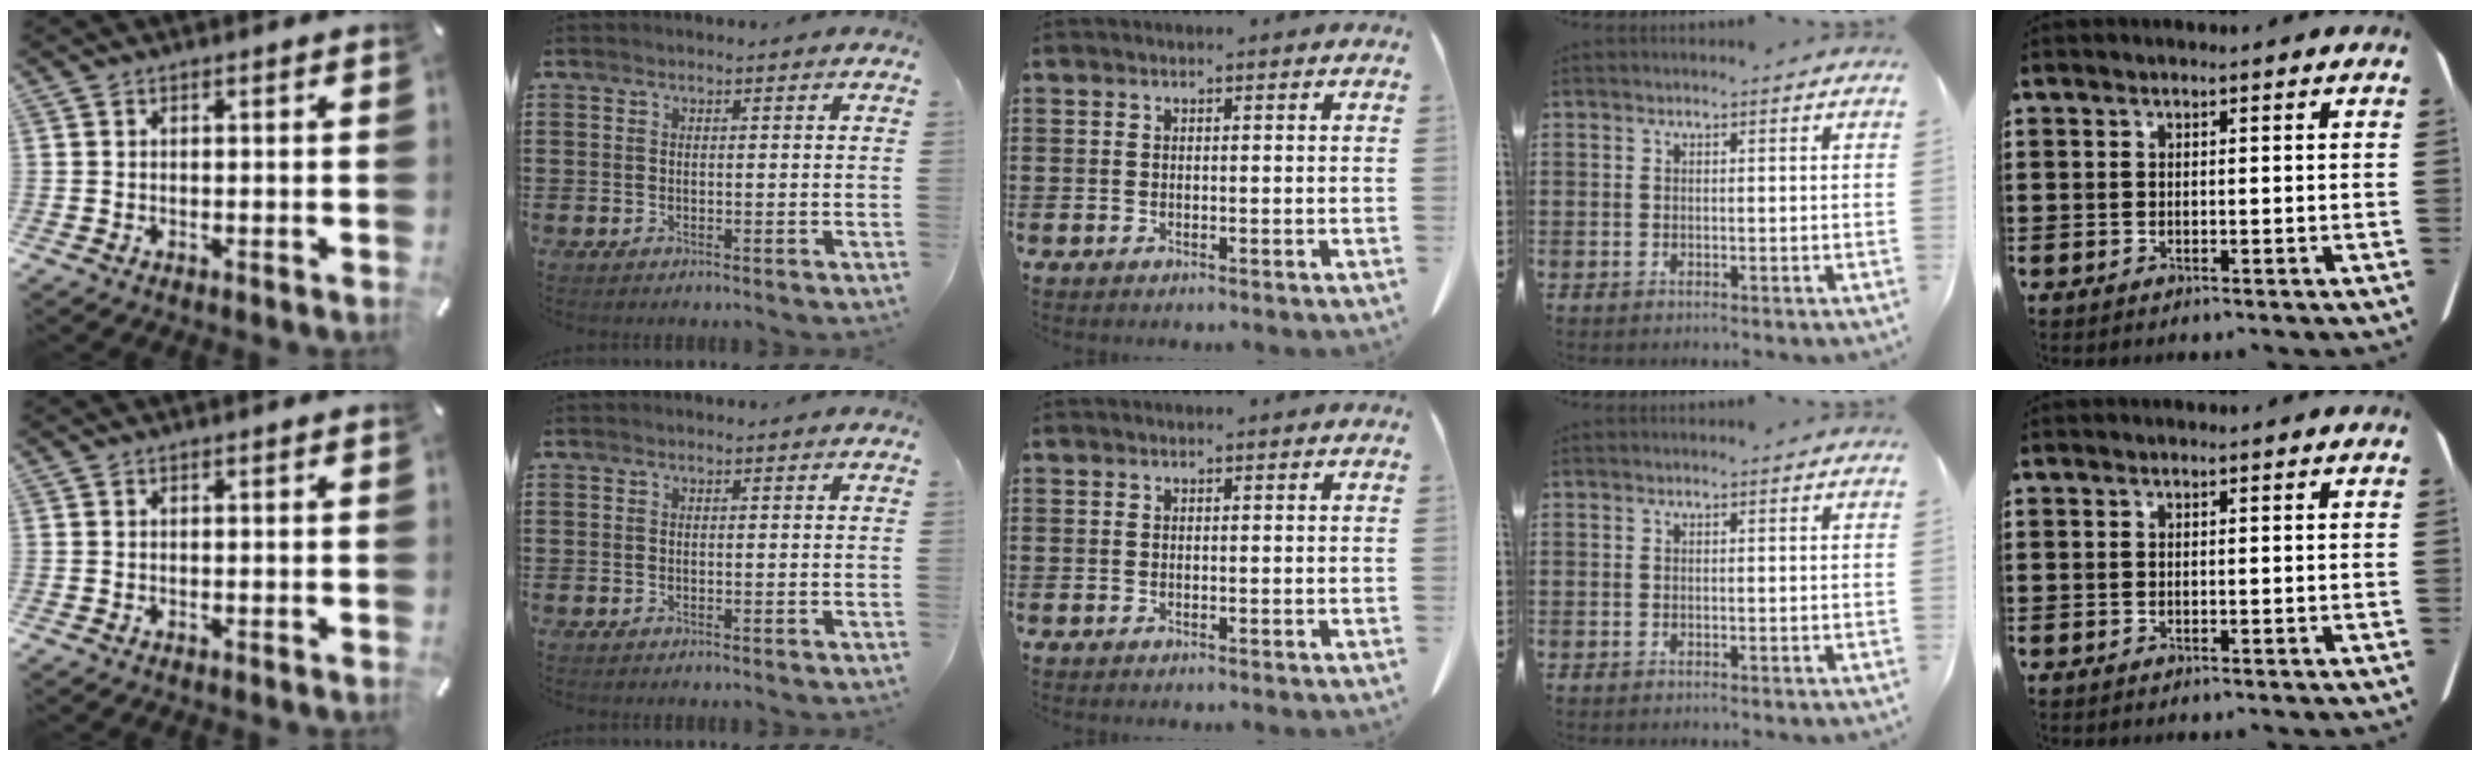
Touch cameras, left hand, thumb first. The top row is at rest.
{}